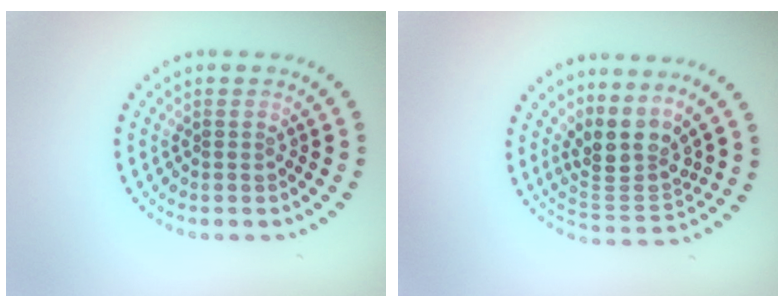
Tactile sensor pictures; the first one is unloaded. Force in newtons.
{"total": 3.9, "press": 2.9, "slide": 2.6}